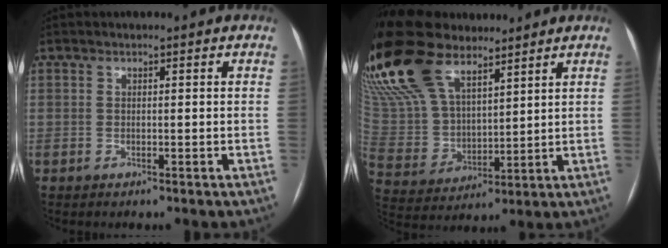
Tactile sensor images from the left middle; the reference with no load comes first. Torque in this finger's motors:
{"motor_torque": [0.71, 0.00, 1.05, 0.21]}